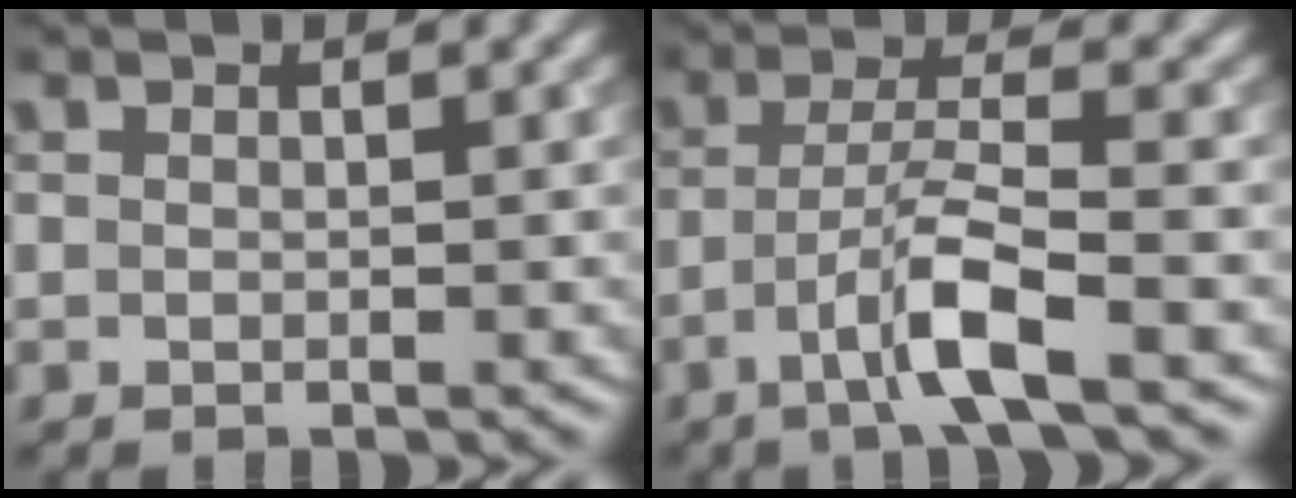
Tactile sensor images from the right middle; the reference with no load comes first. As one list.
[{"total": 4.8, "force": [-2.3, 0.6, 4.2], "torque": [-0.080, 0.007, -0.049]}]